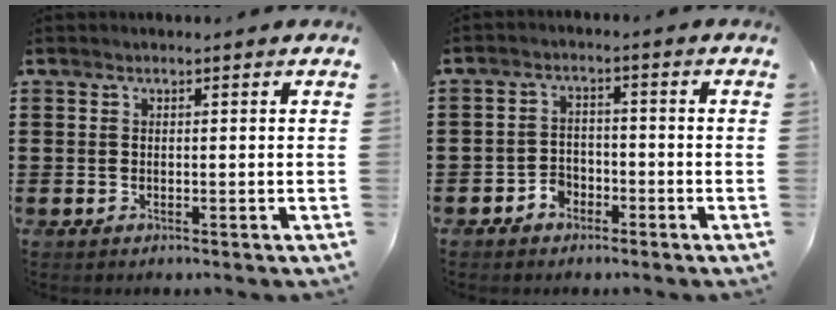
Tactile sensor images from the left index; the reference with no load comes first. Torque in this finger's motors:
{"motor_torque": [0.11, 0.09, 0.04, 0.03]}